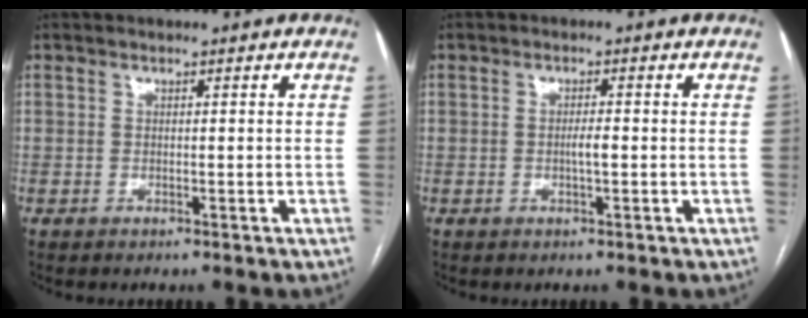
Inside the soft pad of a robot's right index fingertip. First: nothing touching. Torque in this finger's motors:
{"motor_torque": [0.23, 0.13, 0.17, 0.05]}